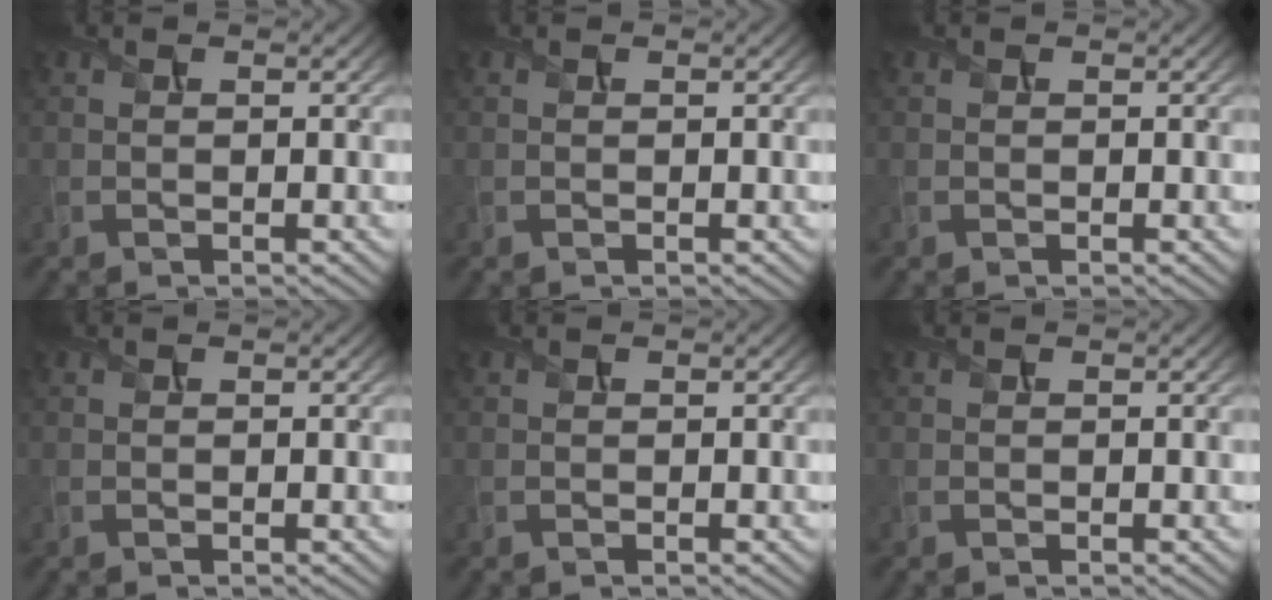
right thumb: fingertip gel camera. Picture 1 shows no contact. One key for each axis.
{"total": 0.0}
{"total": 0.0}
{"total": 0.0}
{"total": 0.0}
{"total": 0.0}